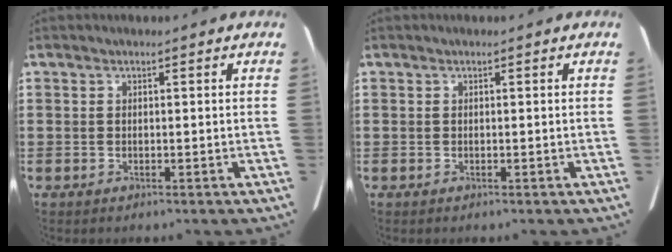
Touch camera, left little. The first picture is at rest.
{"total": 0.0}